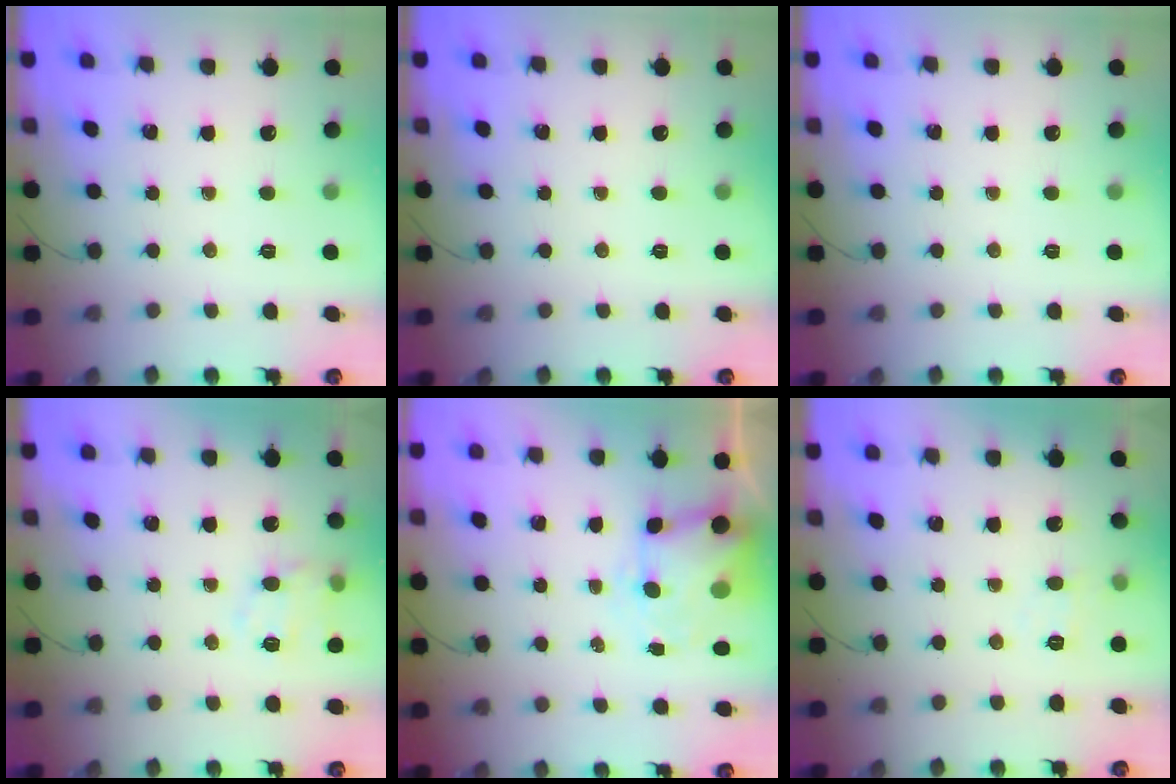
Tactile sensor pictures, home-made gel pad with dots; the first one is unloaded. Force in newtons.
{"total": 0.0}
{"total": 0.0}
{"total": 8.1, "press": 8.1, "slide": 0.9}
{"total": 6.0, "press": 5.8, "slide": 1.2}
{"total": 4.8, "press": 4.5, "slide": 1.7}